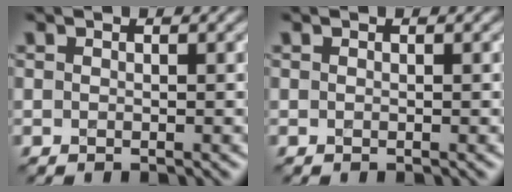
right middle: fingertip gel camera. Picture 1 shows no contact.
{"total": 0.0}